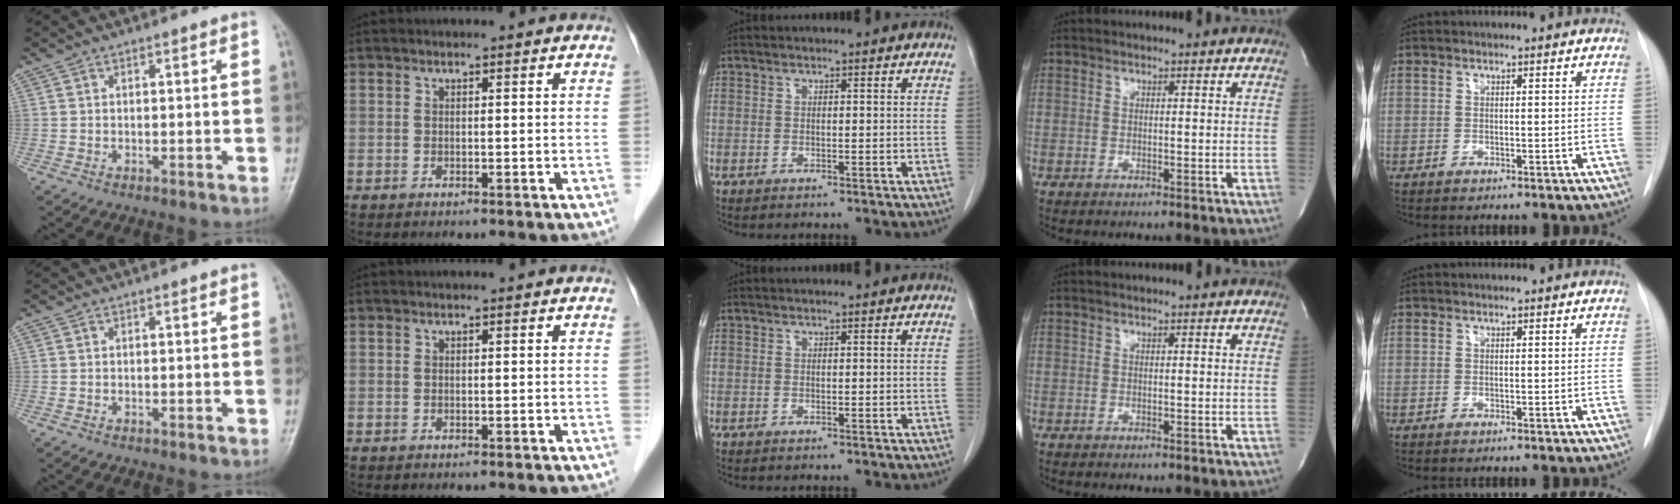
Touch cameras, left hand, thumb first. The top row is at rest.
{}